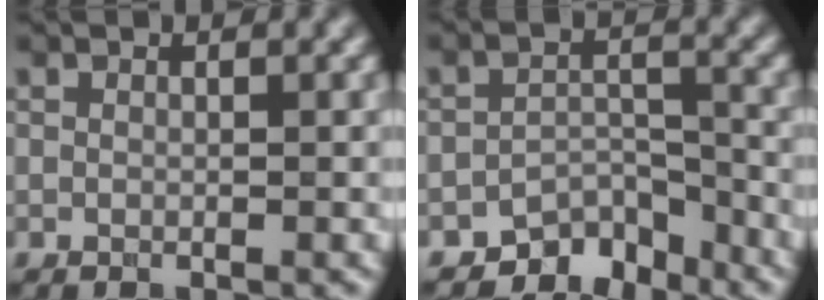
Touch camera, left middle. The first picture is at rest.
{"total": 4.3, "force": [-3.9, 1.7, 0.7], "torque": [0.004, 0.002, -0.065]}